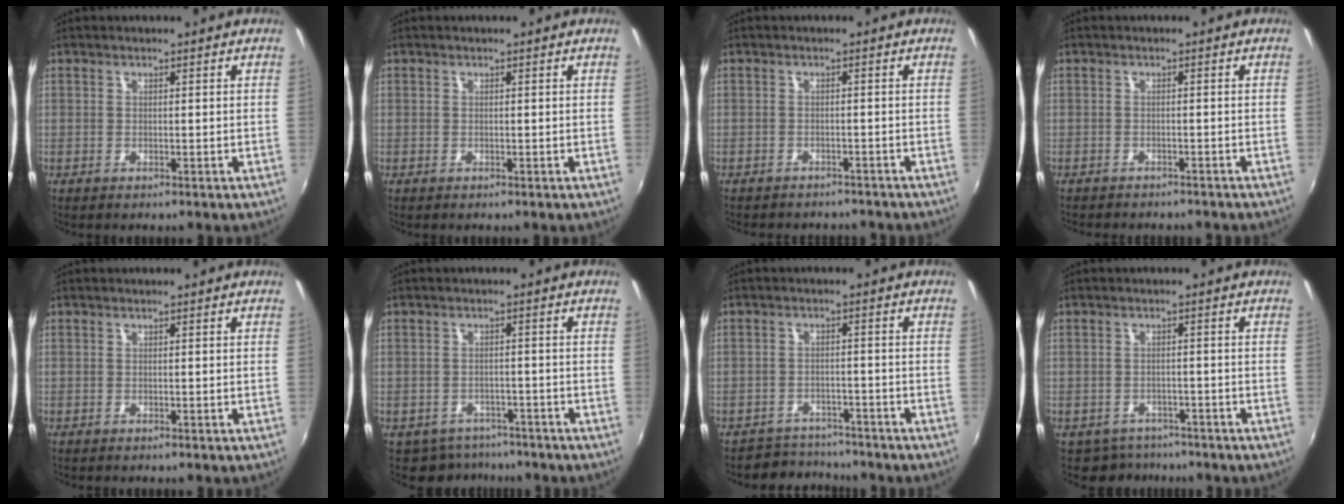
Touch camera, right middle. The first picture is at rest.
{"total": 0.0}
{"total": 5.8, "force": [-5.2, 2.3, 1.5], "torque": [-0.041, -0.006, -0.071]}
{"total": 4.0, "force": [-3.7, 1.3, 1.1], "torque": [-0.033, -0.008, -0.054]}
{"total": 0.0}
{"total": 6.0, "force": [-4.9, 3.4, 0.8], "torque": [-0.026, 0.000, -0.067]}
{"total": 5.7, "force": [-5.3, 2.1, -0.2], "torque": [-0.010, 0.007, -0.085]}
{"total": 4.9, "force": [-4.0, 2.8, 0.4], "torque": [-0.018, -0.002, -0.060]}